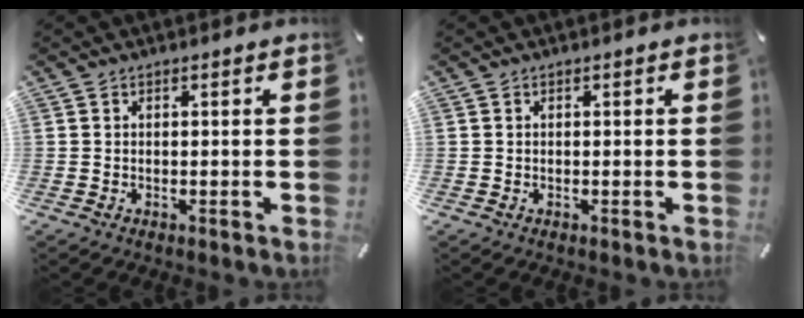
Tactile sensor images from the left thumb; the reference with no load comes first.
{"total": 0.0}